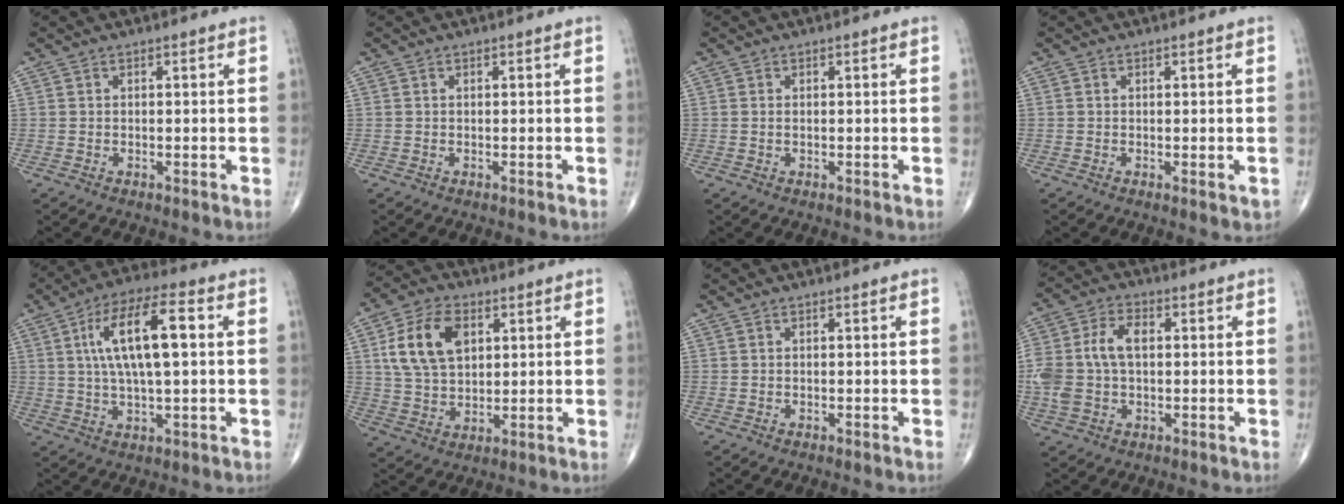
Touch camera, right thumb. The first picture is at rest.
{"total": 0.0}
{"total": 0.0}
{"total": 1.4, "force": [-0.2, 0.6, 1.3], "torque": [-0.017, -0.004, -0.001]}
{"total": 15.0, "force": [2.9, 4.8, 13.9], "torque": [-0.256, 0.018, 0.047]}
{"total": 12.5, "force": [3.8, 8.1, 8.8], "torque": [-0.149, -0.002, 0.071]}
{"total": 0.0}
{"total": 11.0, "force": [0.6, 6.9, 8.5], "torque": [-0.190, 0.023, 0.014]}